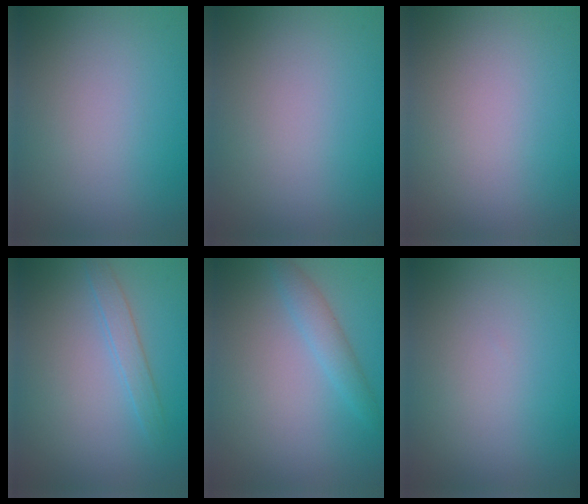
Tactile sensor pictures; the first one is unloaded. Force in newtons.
{"total": 0.0}
{"total": 0.0}
{"total": 1.7, "press": 1.7, "slide": 0.1}
{"total": 2.0, "press": 2.0, "slide": 0.2}
{"total": 0.0}